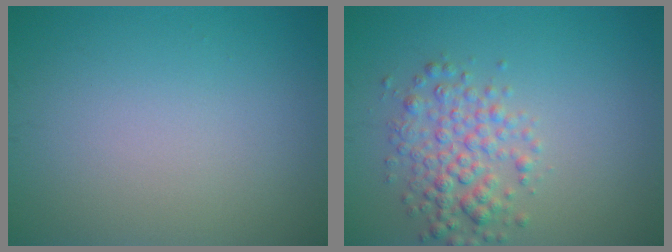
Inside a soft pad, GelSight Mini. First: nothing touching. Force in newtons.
{"total": 3.5, "press": 3.5, "slide": 0.1}